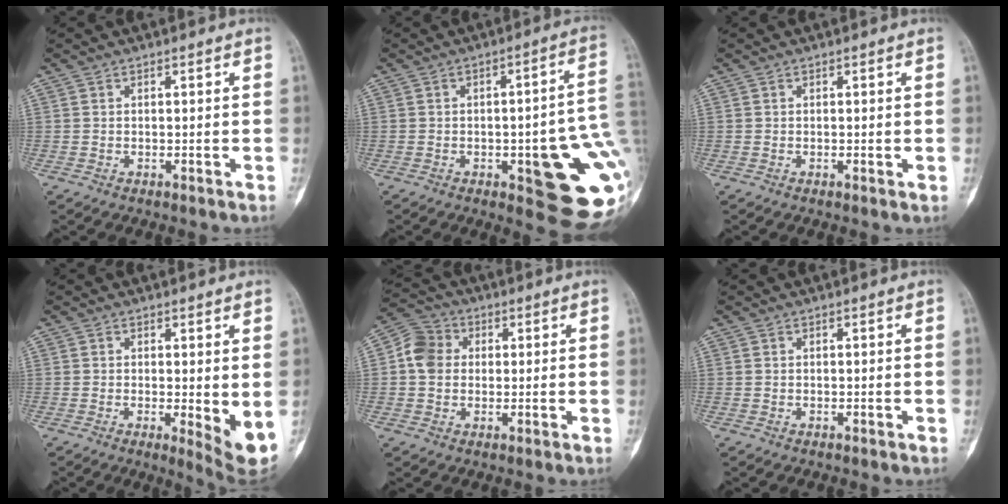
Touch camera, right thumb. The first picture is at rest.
{"total": 20.6, "force": [-3.8, 6.7, 19.1], "torque": [-0.177, 0.015, -0.026]}
{"total": 0.6, "force": [-0.1, 0.2, 0.6], "torque": [-0.005, -0.002, -0.003]}
{"total": 5.7, "force": [-0.3, 1.4, 5.5], "torque": [-0.071, -0.016, -0.006]}
{"total": 6.8, "force": [0.7, 5.8, 3.5], "torque": [-0.056, 0.016, 0.002]}
{"total": 0.0}